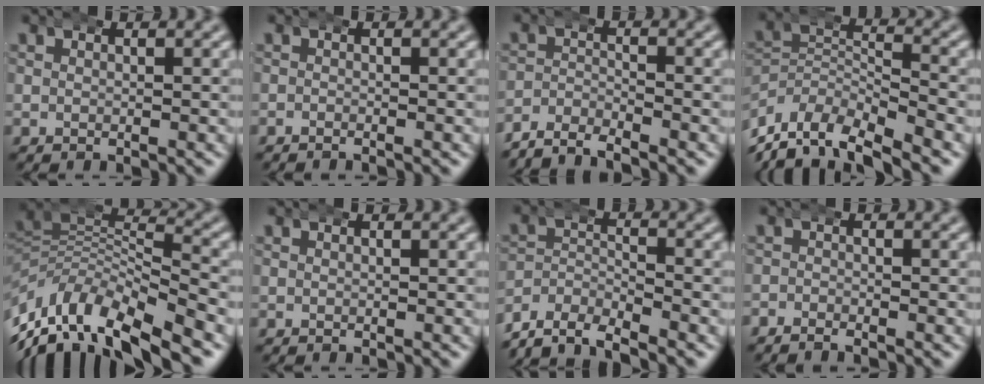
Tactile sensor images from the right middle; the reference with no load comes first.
{"total": 0.6, "force": [-0.6, 0.0, 0.0], "torque": [-0.001, -0.002, -0.014]}
{"total": 4.5, "force": [-4.1, 1.1, 1.2], "torque": [-0.008, -0.003, -0.080]}
{"total": 10.9, "force": [-5.3, 7.2, 6.2], "torque": [-0.123, -0.042, -0.079]}
{"total": 12.5, "force": [-4.2, 9.0, 7.6], "torque": [-0.160, -0.025, -0.072]}
{"total": 0.0}
{"total": 7.4, "force": [-6.4, 3.4, 1.9], "torque": [-0.039, -0.026, -0.110]}
{"total": 1.5, "force": [-1.5, 0.3, -0.1], "torque": [0.004, -0.004, -0.033]}